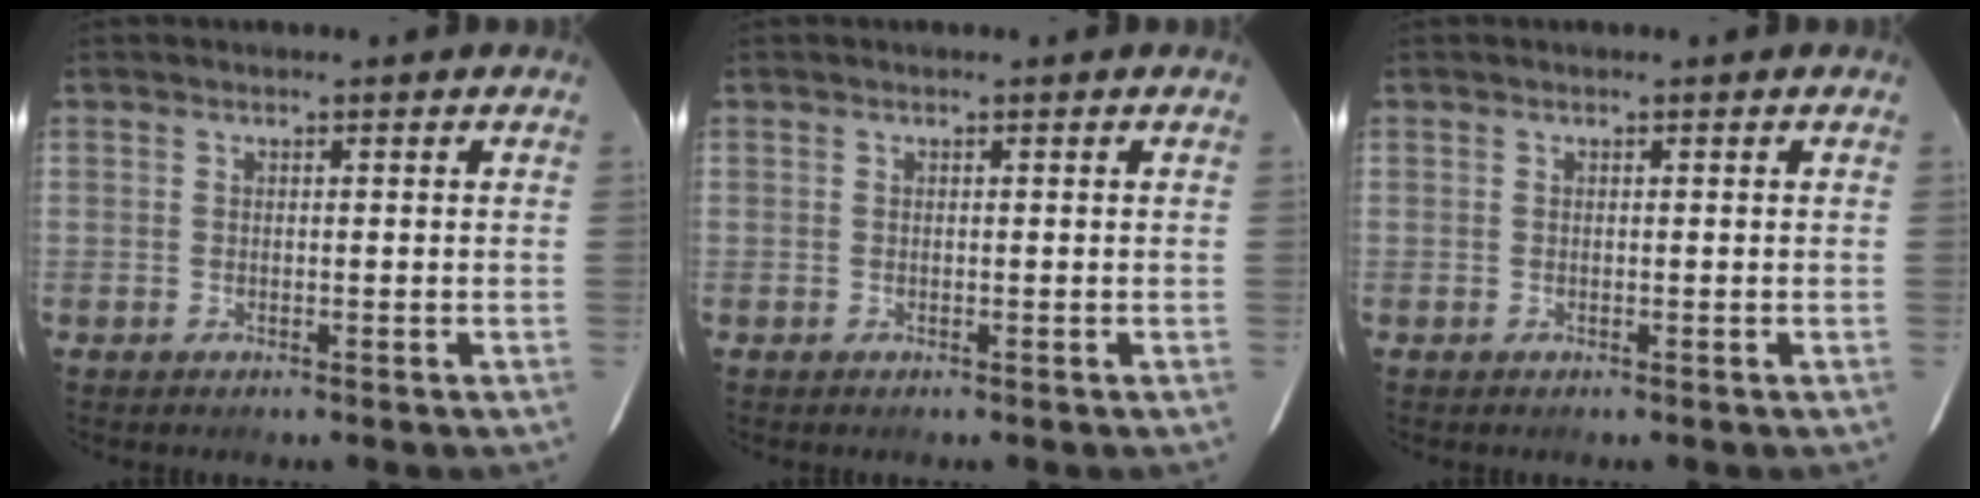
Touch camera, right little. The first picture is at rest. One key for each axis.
{"total": 0.0}
{"total": 0.0}